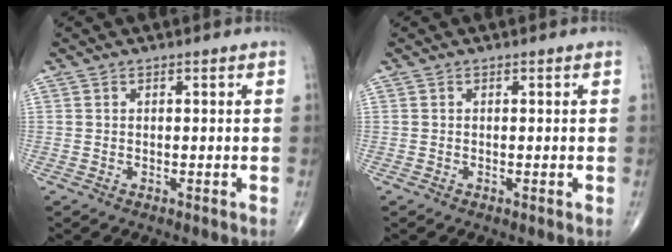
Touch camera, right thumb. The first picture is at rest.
{"total": 0.0}